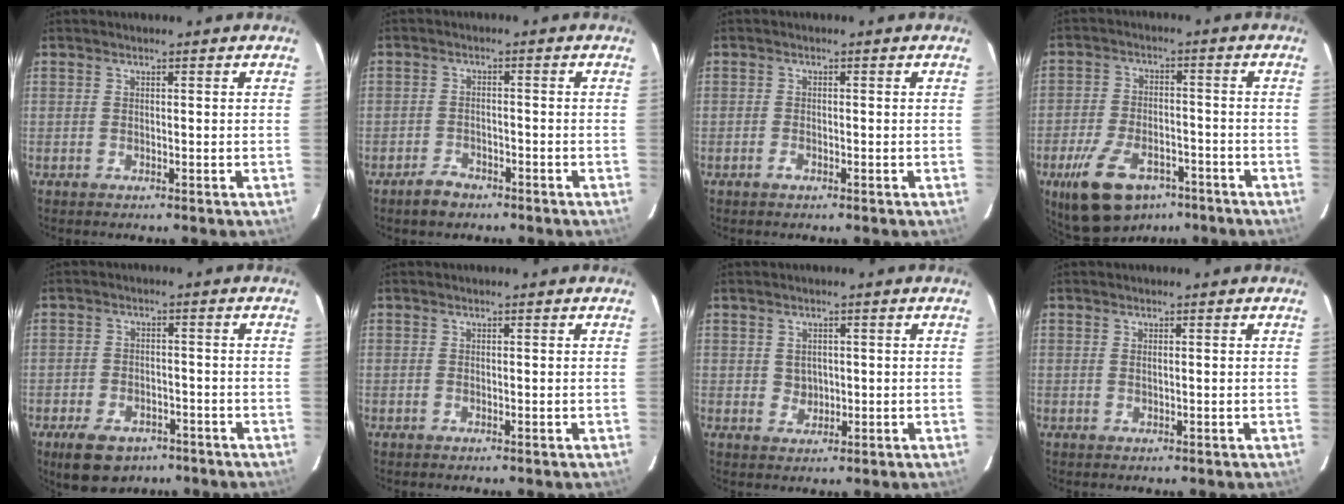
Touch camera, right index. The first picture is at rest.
{"total": 3.7, "force": [-2.8, 2.1, 1.3], "torque": [-0.032, 0.009, -0.044]}
{"total": 1.1, "force": [-0.7, 0.5, 0.7], "torque": [-0.014, -0.001, -0.013]}
{"total": 14.3, "force": [-9.0, 7.5, 8.3], "torque": [-0.178, -0.013, -0.146]}
{"total": 9.8, "force": [-6.5, 5.8, 4.6], "torque": [-0.111, -0.005, -0.091]}
{"total": 0.0}
{"total": 2.6, "force": [0.3, 2.4, 0.8], "torque": [-0.011, 0.004, 0.010]}
{"total": 0.5, "force": [0.1, 0.0, 0.5], "torque": [-0.011, 0.002, 0.002]}